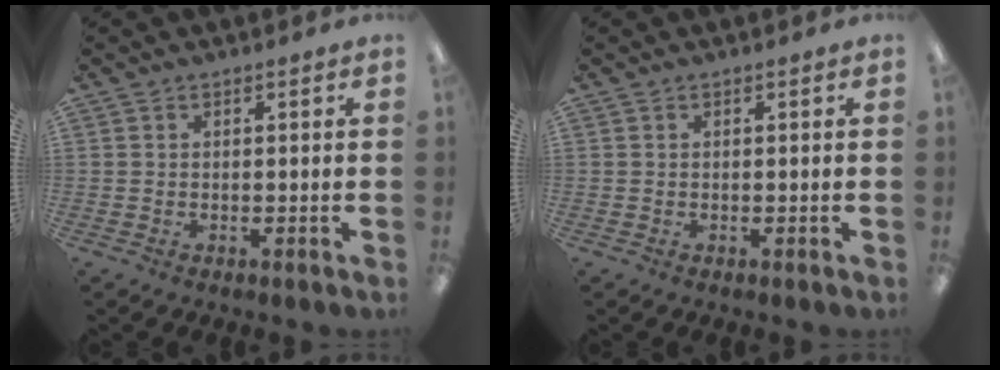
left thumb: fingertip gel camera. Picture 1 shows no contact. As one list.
[{"total": 0.0}]